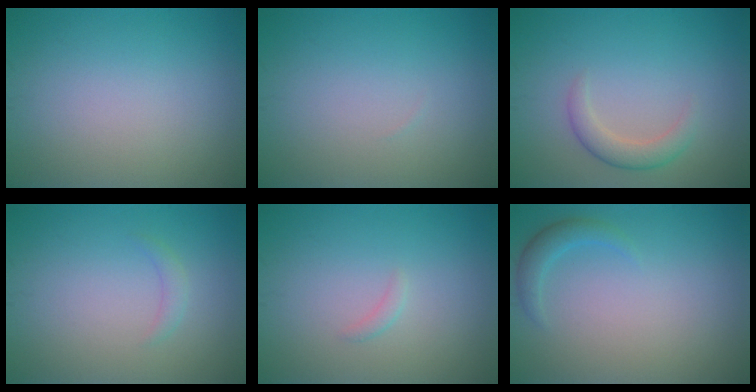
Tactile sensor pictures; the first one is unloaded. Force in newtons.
{"total": 0.0}
{"total": 2.3, "press": 2.3, "slide": 0.1}
{"total": 1.0, "press": 1.0, "slide": 0.1}
{"total": 0.6, "press": 0.6, "slide": 0.1}
{"total": 1.6, "press": 1.6, "slide": 0.1}